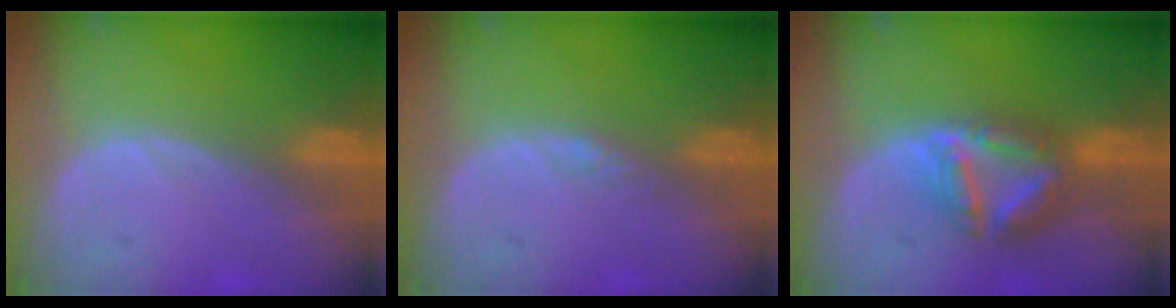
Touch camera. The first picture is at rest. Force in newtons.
{"total": 1.0, "press": 0.8, "slide": 0.6}
{"total": 8.0, "press": 6.9, "slide": 4.0}